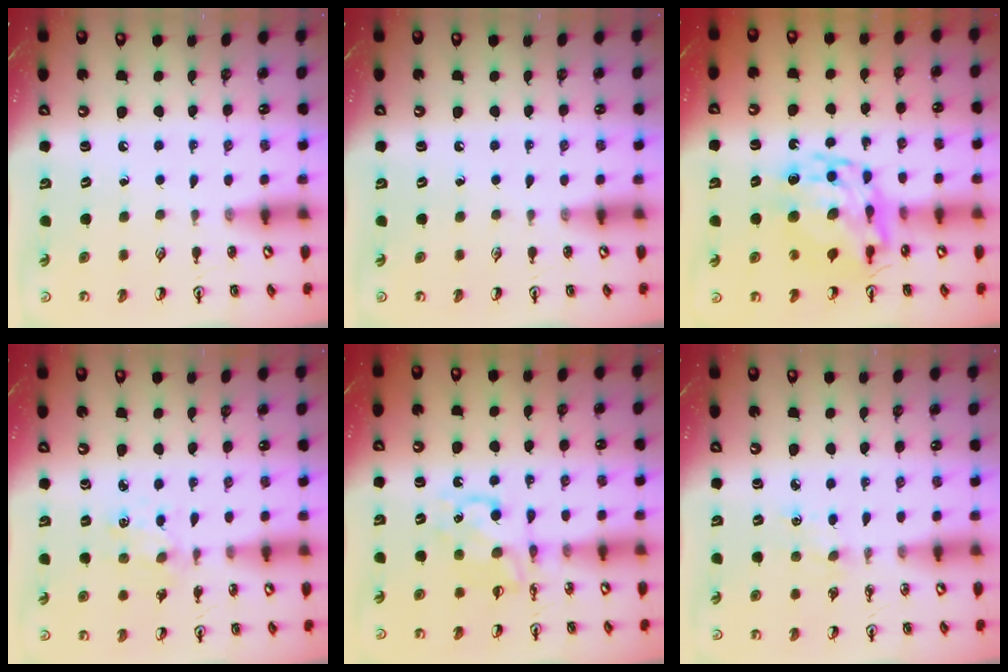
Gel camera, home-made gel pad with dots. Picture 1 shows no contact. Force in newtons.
{"total": 0.0}
{"total": 14.8, "press": 14.7, "slide": 1.3}
{"total": 1.8, "press": 1.8, "slide": 0.2}
{"total": 9.1, "press": 9.1, "slide": 1.1}
{"total": 2.7, "press": 2.7, "slide": 0.4}